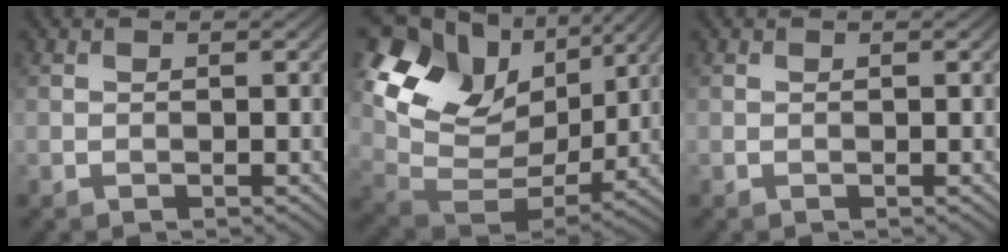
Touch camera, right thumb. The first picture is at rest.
{"total": 16.9, "force": [7.0, 11.6, 10.2], "torque": [-0.226, 0.019, 0.150]}
{"total": 0.0}